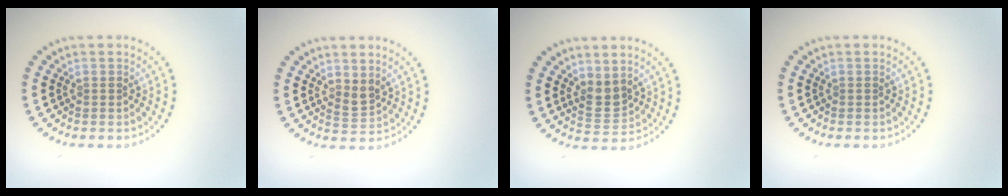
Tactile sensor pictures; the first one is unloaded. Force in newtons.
{"total": 1.5, "press": 1.3, "slide": 0.8}
{"total": 2.1, "press": 1.8, "slide": 1.1}
{"total": 0.0}